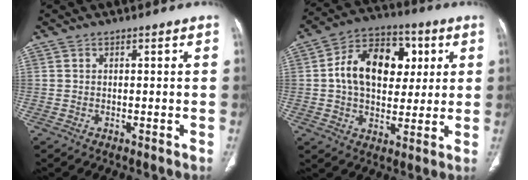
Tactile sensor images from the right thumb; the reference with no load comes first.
{"total": 16.8, "force": [3.0, 11.6, 11.8], "torque": [-0.159, 0.014, 0.043]}